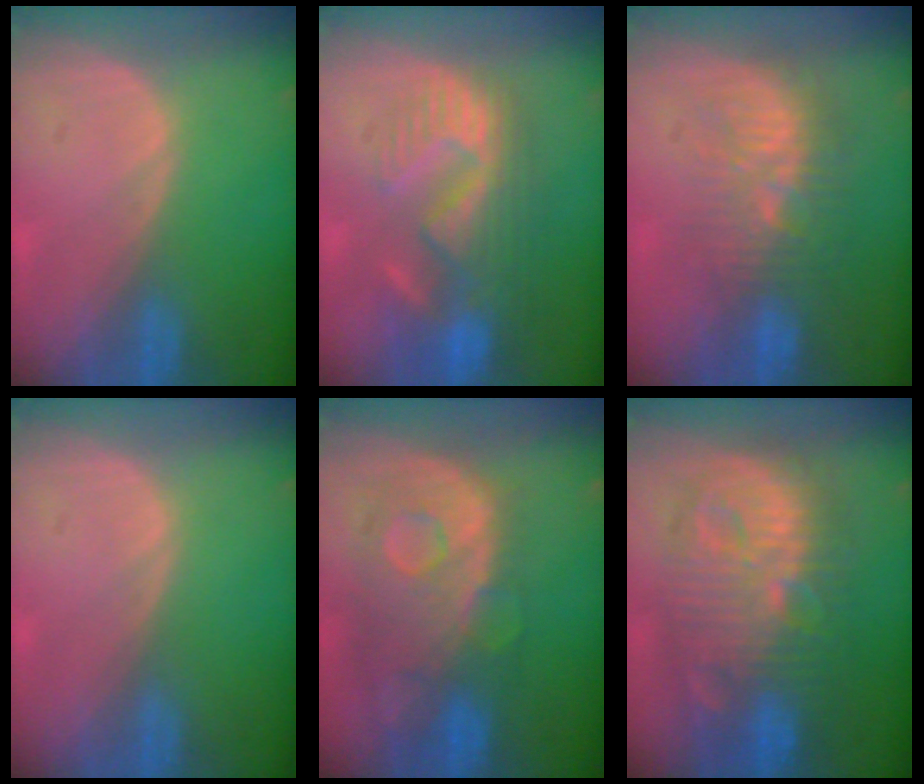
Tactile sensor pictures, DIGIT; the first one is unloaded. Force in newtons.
{"total": 11.0, "press": 9.7, "slide": 5.3}
{"total": 9.2, "press": 8.8, "slide": 2.5}
{"total": 0.0}
{"total": 11.2, "press": 9.7, "slide": 5.6}
{"total": 13.8, "press": 13.7, "slide": 1.3}